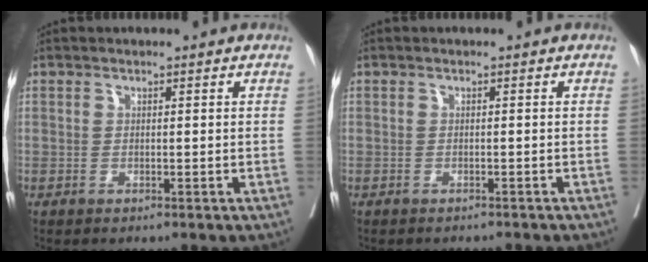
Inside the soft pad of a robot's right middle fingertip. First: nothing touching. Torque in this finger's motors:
{"motor_torque": [0.21, -0.25, -0.02, -0.01]}